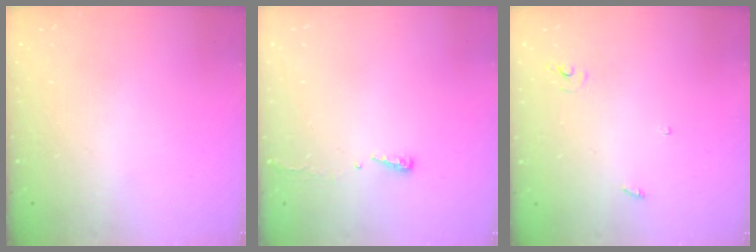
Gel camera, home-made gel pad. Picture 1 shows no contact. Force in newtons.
{"total": 3.2, "press": 3.2, "slide": 0.6}
{"total": 2.4, "press": 2.4, "slide": 0.2}